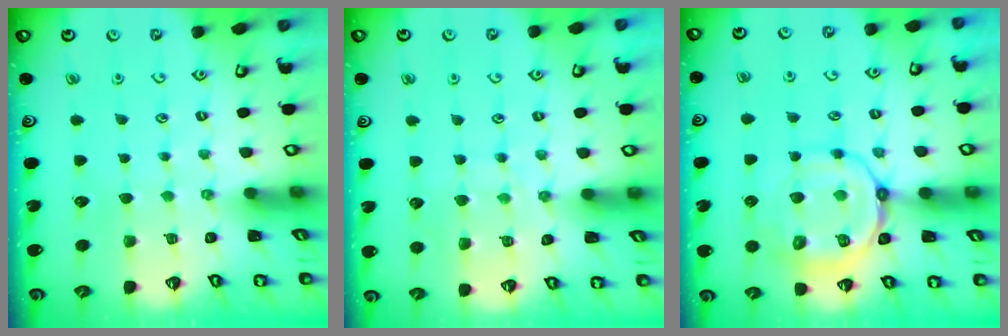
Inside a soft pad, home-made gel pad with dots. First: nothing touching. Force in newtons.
{"total": 7.6, "press": 7.6, "slide": 0.9}
{"total": 13.7, "press": 13.5, "slide": 1.7}